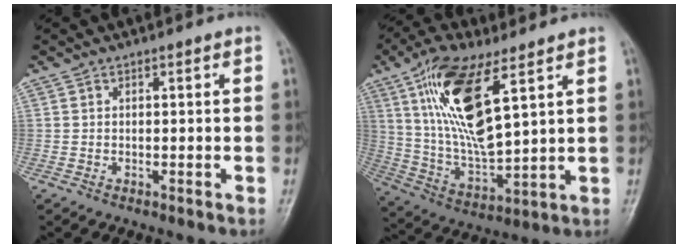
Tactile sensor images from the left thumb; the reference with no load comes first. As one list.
[{"total": 17.6, "force": [7.7, 6.0, 14.7], "torque": [-0.278, -0.030, 0.152]}]